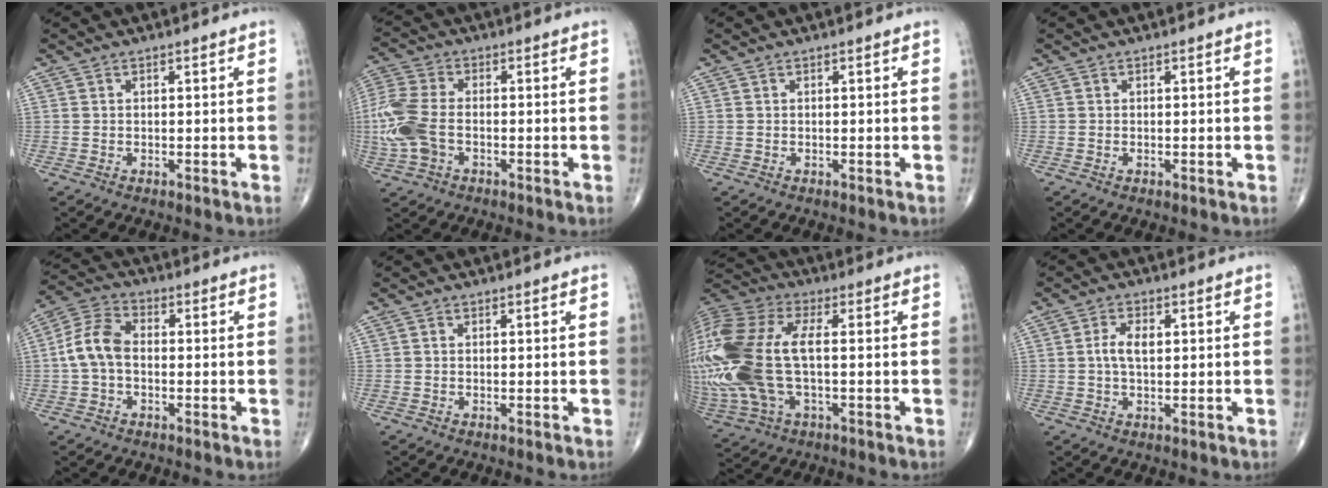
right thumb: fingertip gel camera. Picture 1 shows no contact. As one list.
[{"total": 11.4, "force": [-2.1, 6.7, 8.9], "torque": [-0.232, 0.018, -0.042]}, {"total": 0.0}, {"total": 0.0}, {"total": 7.8, "force": [-0.7, 5.0, 5.9], "torque": [-0.119, 0.025, -0.024]}, {"total": 0.0}, {"total": 25.1, "force": [-0.5, 12.5, 21.8], "torque": [-0.552, 0.015, 0.002]}, {"total": 4.1, "force": [0.5, 2.2, 3.5], "torque": [-0.074, 0.005, 0.007]}]